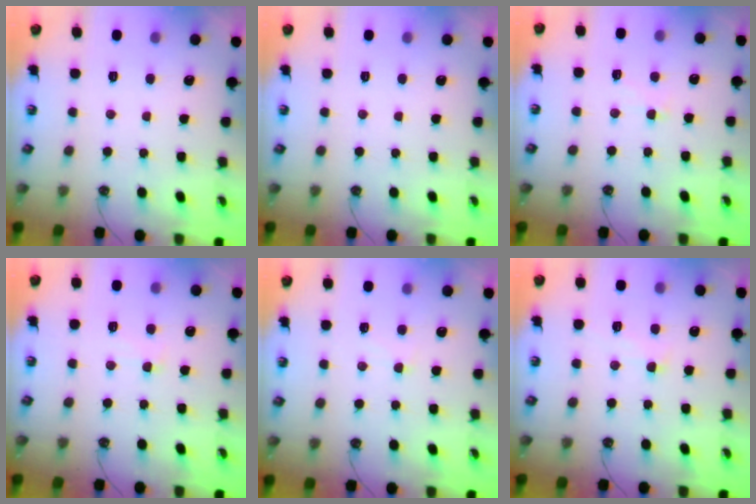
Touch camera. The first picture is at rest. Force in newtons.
{"total": 0.0}
{"total": 1.5, "press": 1.4, "slide": 0.6}
{"total": 0.8, "press": 0.2, "slide": 0.8}
{"total": 0.7, "press": 0.5, "slide": 0.5}
{"total": 2.1, "press": 2.0, "slide": 0.4}